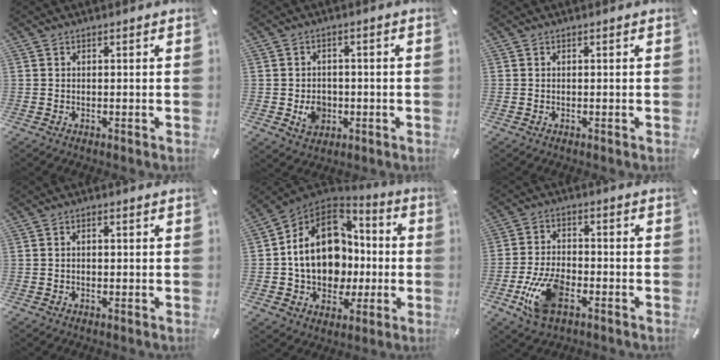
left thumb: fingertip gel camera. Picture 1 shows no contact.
{"total": 5.8, "force": [-1.3, 5.1, 2.5], "torque": [-0.025, 0.000, -0.023]}
{"total": 0.0}
{"total": 1.4, "force": [-0.1, 0.9, 1.1], "torque": [-0.022, 0.004, -0.003]}
{"total": 18.4, "force": [0.2, 15.0, 10.7], "torque": [-0.211, 0.009, 0.010]}
{"total": 11.0, "force": [-4.6, 6.1, 7.8], "torque": [-0.170, 0.011, -0.084]}